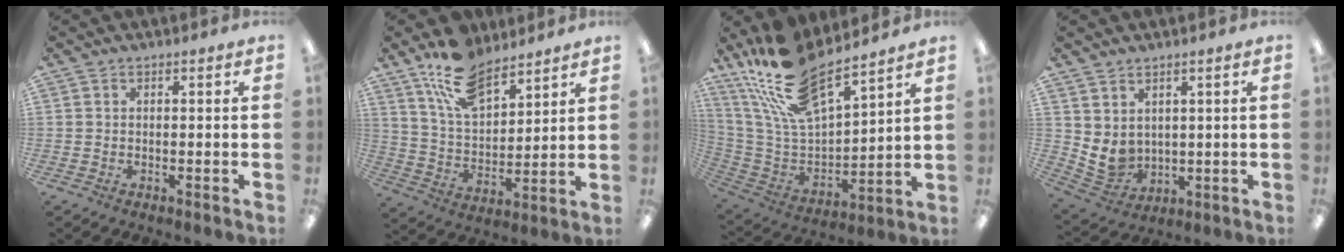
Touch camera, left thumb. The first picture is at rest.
{"total": 14.5, "force": [10.7, 6.9, 6.9], "torque": [-0.135, -0.051, 0.200]}
{"total": 20.6, "force": [16.6, 6.7, 10.2], "torque": [-0.228, -0.104, 0.300]}
{"total": 5.8, "force": [2.5, 4.8, 2.2], "torque": [-0.058, -0.022, 0.054]}